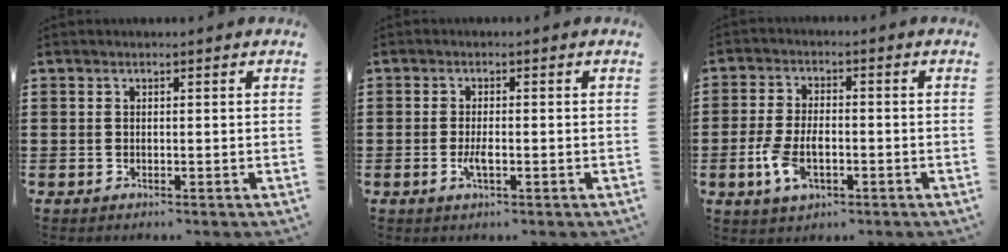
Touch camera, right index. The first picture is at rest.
{"total": 2.3, "force": [-0.8, 0.6, 2.1], "torque": [-0.052, -0.006, -0.017]}
{"total": 6.1, "force": [-1.8, 3.3, 4.8], "torque": [-0.111, 0.000, -0.037]}